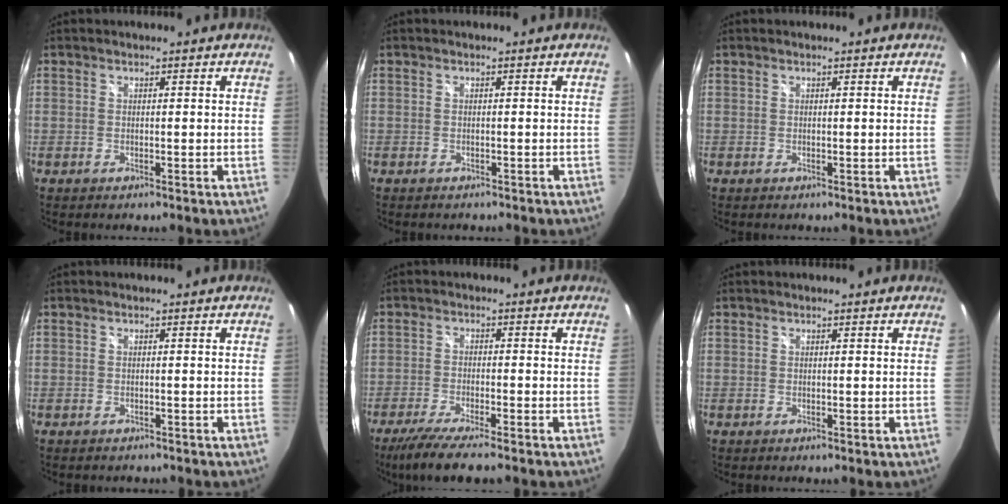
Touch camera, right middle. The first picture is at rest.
{"total": 0.9, "force": [-0.8, 0.4, 0.2], "torque": [-0.006, -0.003, -0.012]}
{"total": 0.0}
{"total": 1.4, "force": [-1.2, 0.6, 0.3], "torque": [-0.010, -0.006, -0.016]}
{"total": 8.8, "force": [-7.1, 0.5, 5.1], "torque": [-0.117, -0.027, -0.122]}
{"total": 0.0}